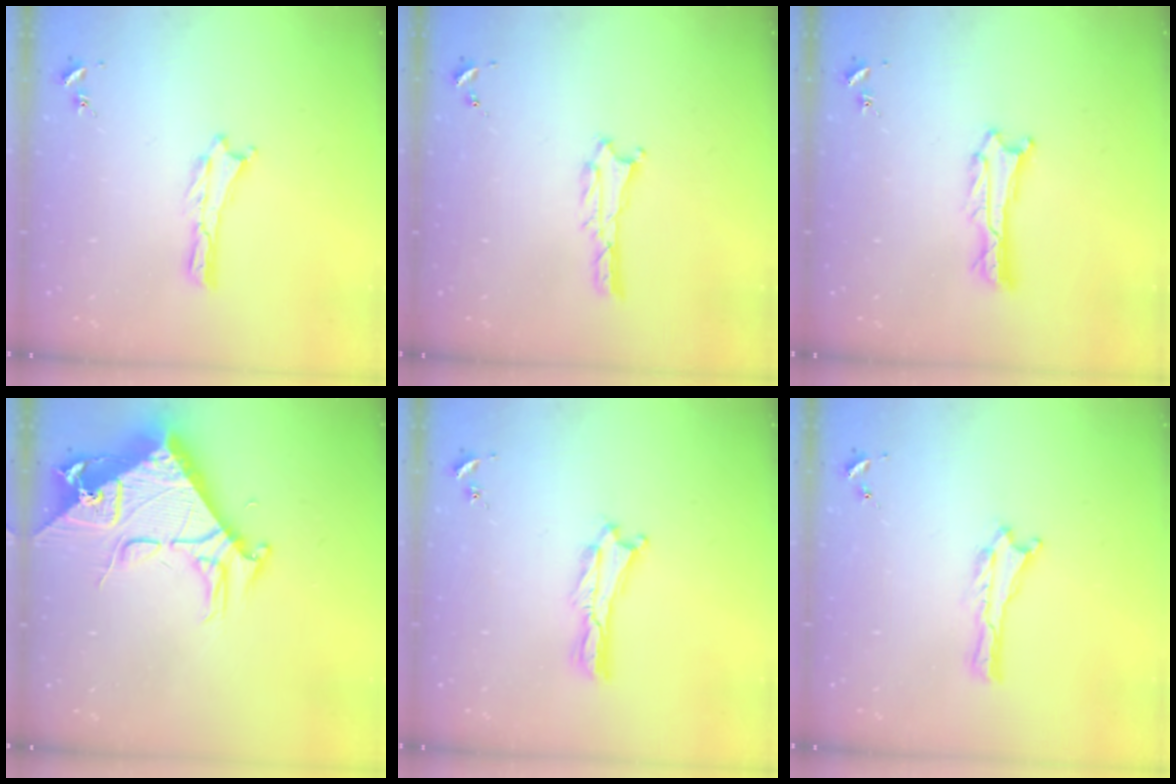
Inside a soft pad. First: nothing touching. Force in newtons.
{"total": 1.0, "press": 1.0, "slide": 0.1}
{"total": 0.9, "press": 0.9, "slide": 0.1}
{"total": 9.8, "press": 9.8, "slide": 1.1}
{"total": 0.6, "press": 0.5, "slide": 0.2}
{"total": 0.0}